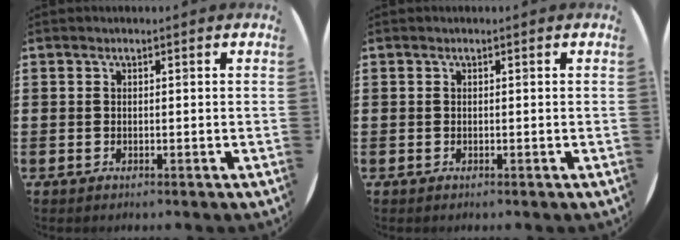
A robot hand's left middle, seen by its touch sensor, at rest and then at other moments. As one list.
[{"total": 0.0}]